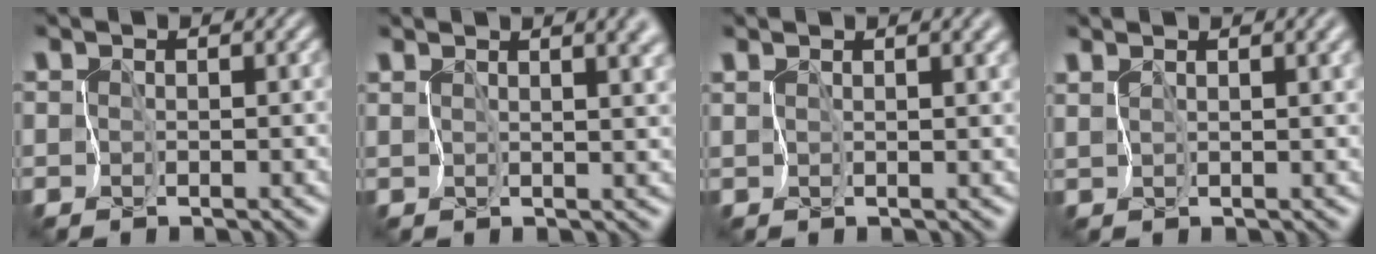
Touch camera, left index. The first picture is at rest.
{"total": 8.4, "force": [4.5, 3.6, 6.0], "torque": [-0.079, 0.030, 0.056]}
{"total": 4.3, "force": [2.5, 1.6, 3.1], "torque": [-0.047, 0.014, 0.037]}
{"total": 5.1, "force": [2.9, 1.9, 3.7], "torque": [-0.070, 0.014, 0.046]}